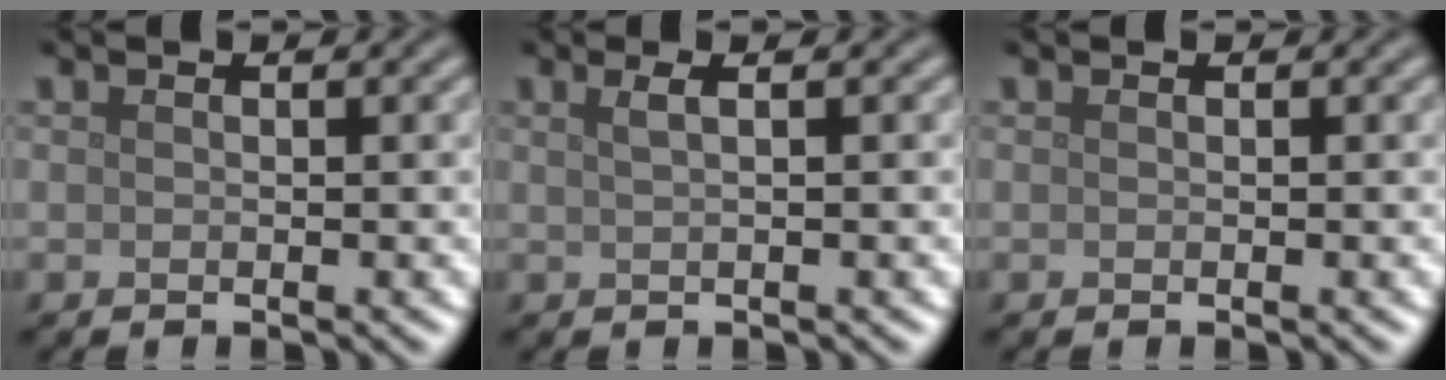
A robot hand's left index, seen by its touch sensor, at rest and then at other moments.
{"total": 2.1, "force": [0.8, 0.9, 1.6], "torque": [-0.014, 0.003, -0.003]}
{"total": 0.0}